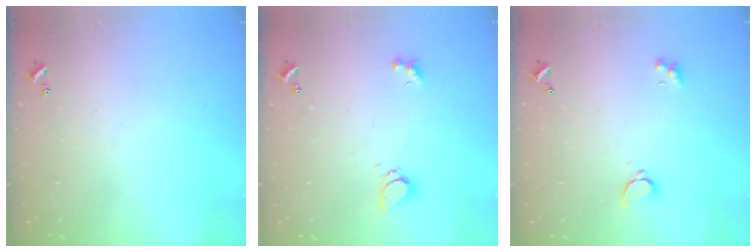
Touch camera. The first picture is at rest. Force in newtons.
{"total": 1.3, "press": 1.2, "slide": 0.4}
{"total": 1.7, "press": 1.6, "slide": 0.3}